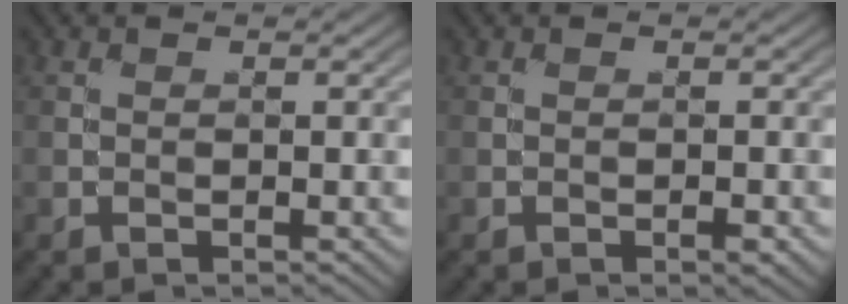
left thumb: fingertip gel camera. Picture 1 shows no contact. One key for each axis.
{"total": 1.0, "fx": -0.5, "fy": 0.3, "fz": 0.8, "tx": -0.011, "ty": 0.001, "tz": -0.008}